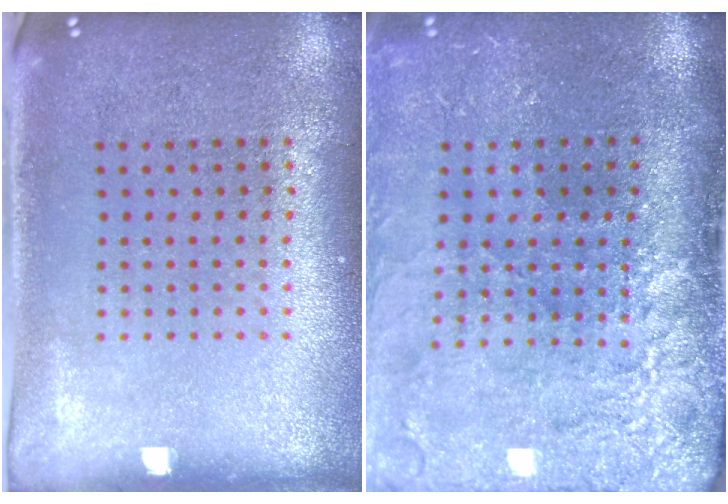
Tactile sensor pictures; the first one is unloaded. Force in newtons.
{"total": 4.5, "press": 3.6, "slide": 2.6}